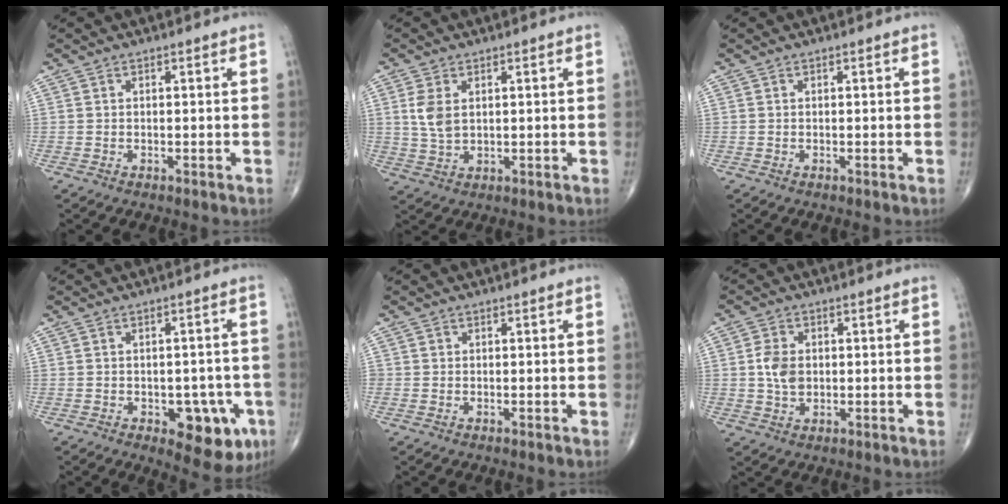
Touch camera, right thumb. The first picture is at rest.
{"total": 4.8, "force": [1.2, 2.9, 3.6], "torque": [-0.078, -0.004, 0.030]}
{"total": 0.0}
{"total": 10.5, "force": [-4.0, 5.3, 8.1], "torque": [-0.061, 0.012, -0.041]}
{"total": 0.6, "force": [0.0, 0.6, 0.1], "torque": [0.004, 0.003, -0.001]}
{"total": 5.1, "force": [0.3, 3.7, 3.5], "torque": [-0.059, -0.001, 0.004]}